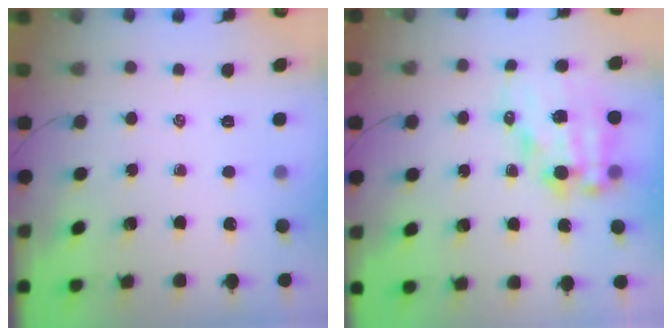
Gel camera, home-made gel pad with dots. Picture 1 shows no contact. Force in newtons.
{"total": 12.3, "press": 12.0, "slide": 3.0}